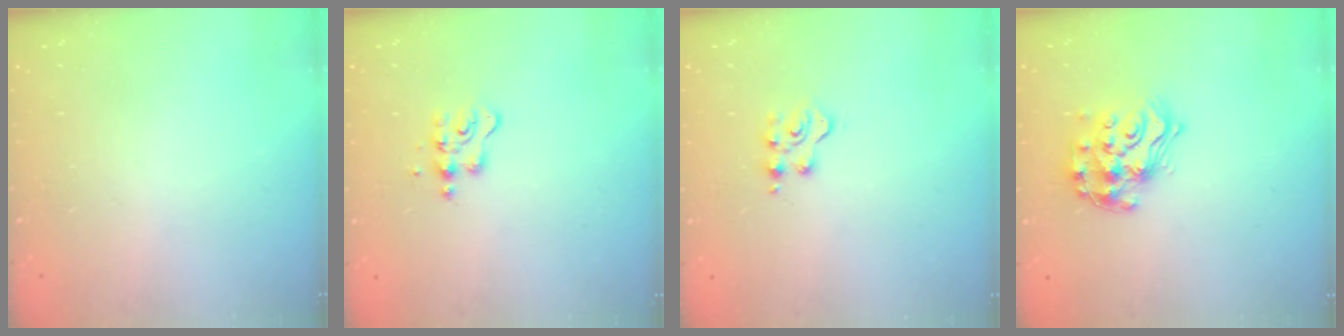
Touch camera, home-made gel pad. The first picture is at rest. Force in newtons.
{"total": 6.1, "press": 6.0, "slide": 1.0}
{"total": 3.1, "press": 3.0, "slide": 0.5}
{"total": 14.2, "press": 14.1, "slide": 1.1}